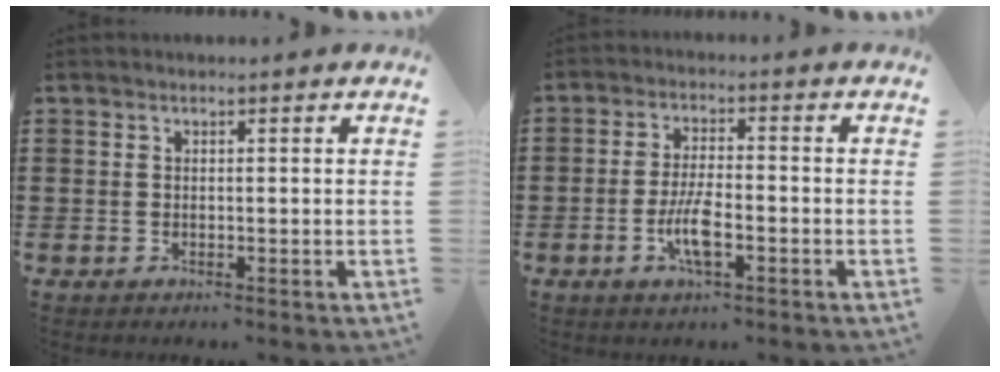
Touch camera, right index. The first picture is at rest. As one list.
[{"total": 5.8, "force": [-2.1, 1.5, 5.2], "torque": [-0.112, -0.005, -0.043]}]